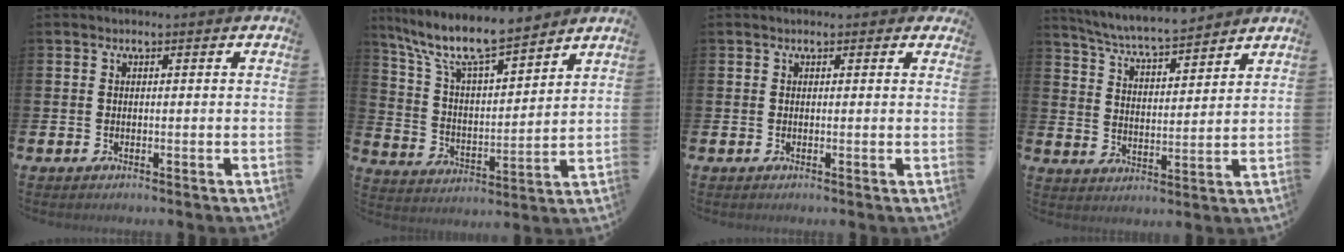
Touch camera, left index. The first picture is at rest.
{"total": 10.6, "force": [9.3, 1.9, 4.7], "torque": [-0.133, -0.052, 0.162]}
{"total": 0.5, "force": [0.3, 0.4, 0.2], "torque": [-0.004, 0.006, 0.005]}
{"total": 6.4, "force": [6.1, 0.2, 1.6], "torque": [-0.058, -0.041, 0.108]}